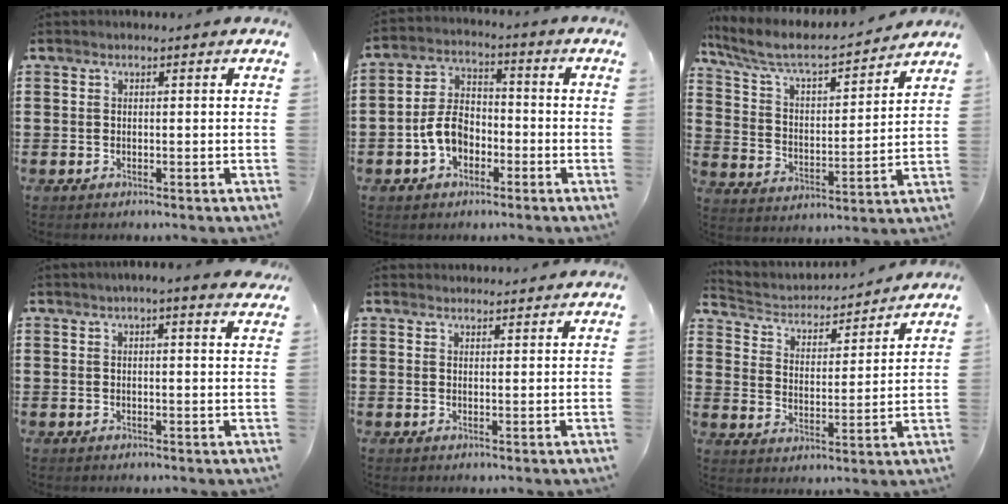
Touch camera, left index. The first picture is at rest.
{"total": 6.5, "force": [-2.7, 4.4, 4.0], "torque": [-0.100, 0.010, -0.057]}
{"total": 6.7, "force": [5.6, 1.4, 3.3], "torque": [-0.089, -0.032, 0.089]}
{"total": 2.5, "force": [2.0, -0.1, 1.5], "torque": [-0.035, 0.001, 0.038]}
{"total": 1.7, "force": [1.7, 0.1, 0.0], "torque": [-0.004, 0.000, 0.034]}
{"total": 3.5, "force": [3.3, 1.0, 0.3], "torque": [-0.030, -0.028, 0.049]}